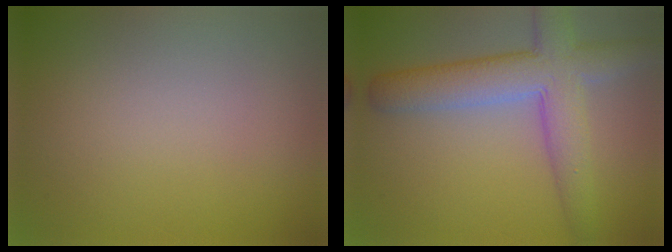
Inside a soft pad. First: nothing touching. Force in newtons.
{"total": 6.8, "press": 6.8, "slide": 0.5}